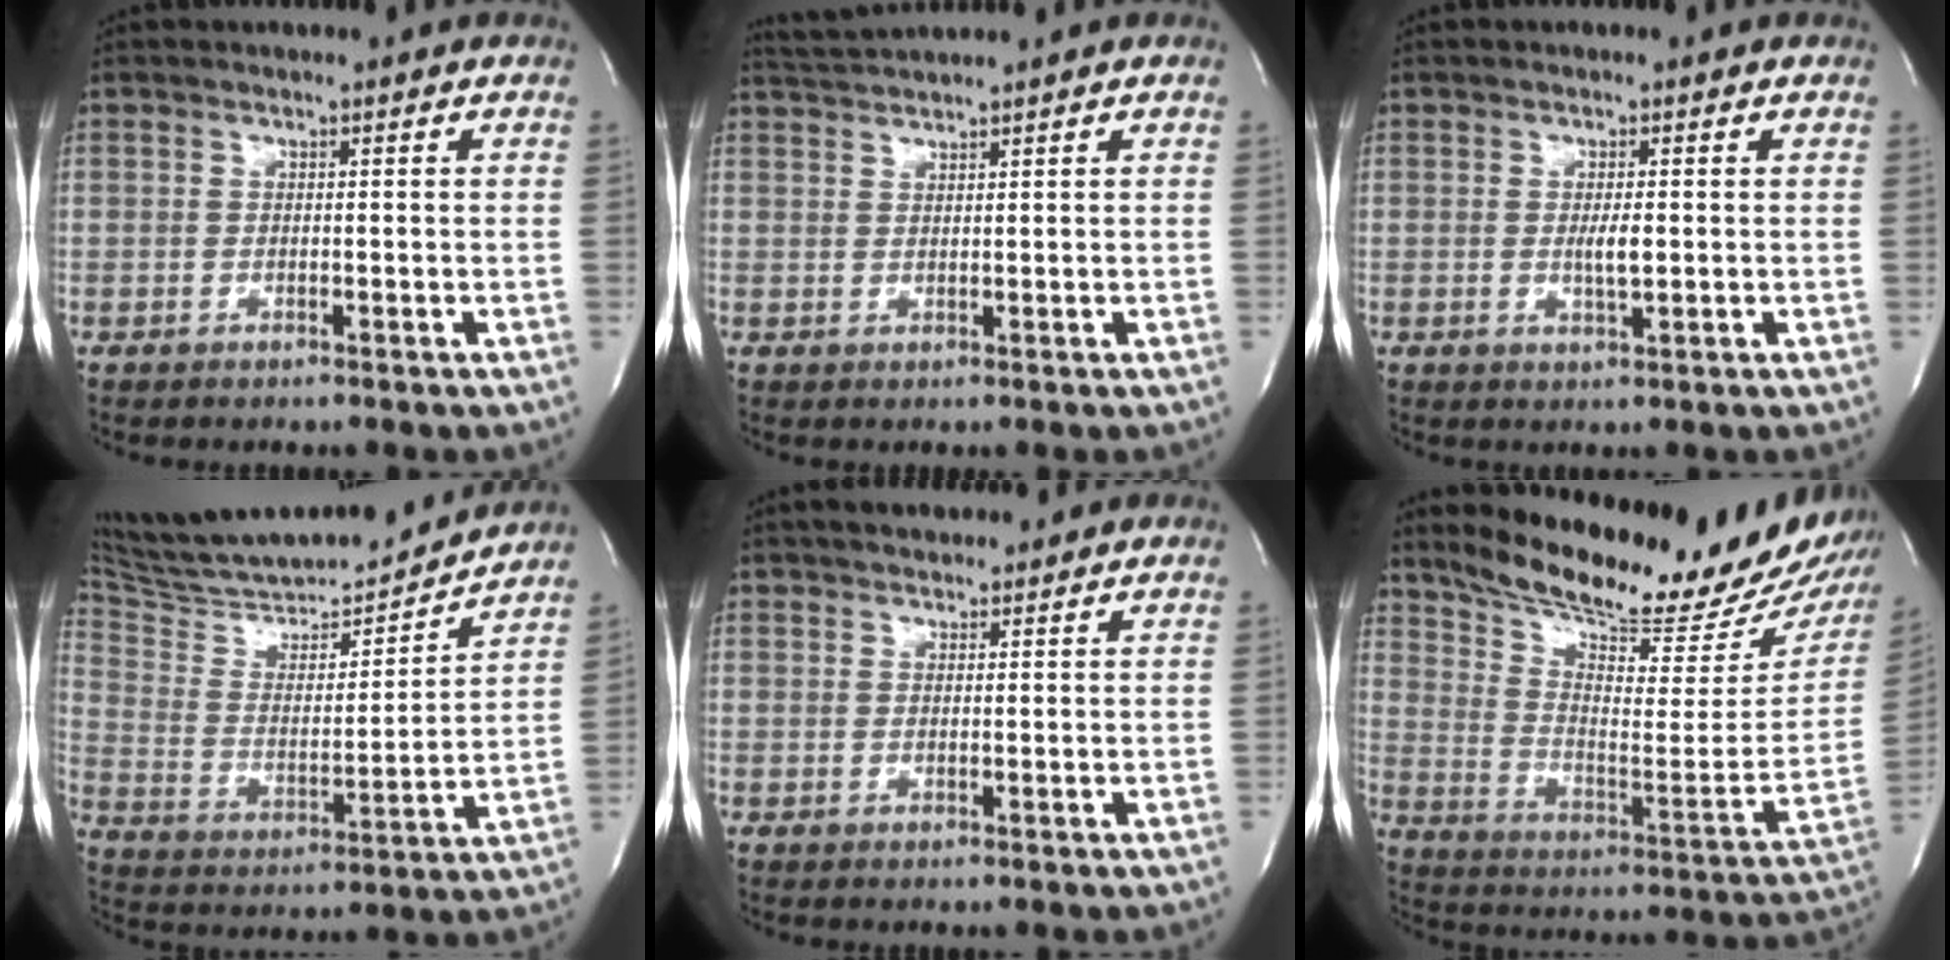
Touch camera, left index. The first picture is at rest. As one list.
[{"total": 3.0, "force": [2.8, -1.1, 0.3], "torque": [-0.009, 0.009, 0.062]}, {"total": 2.4, "force": [0.0, 0.4, 2.4], "torque": [-0.047, -0.004, 0.002]}, {"total": 21.7, "force": [20.3, 2.2, 7.2], "torque": [-0.120, -0.015, 0.323]}, {"total": 4.6, "force": [4.0, 1.3, 1.7], "torque": [-0.022, 0.026, 0.064]}, {"total": 26.3, "force": [23.2, 4.2, 11.7], "torque": [-0.192, -0.082, 0.319]}]